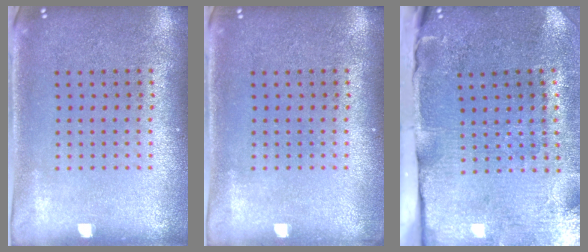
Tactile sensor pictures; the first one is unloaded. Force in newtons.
{"total": 0.5, "press": 0.5, "slide": 0.2}
{"total": 4.7, "press": 3.8, "slide": 2.9}